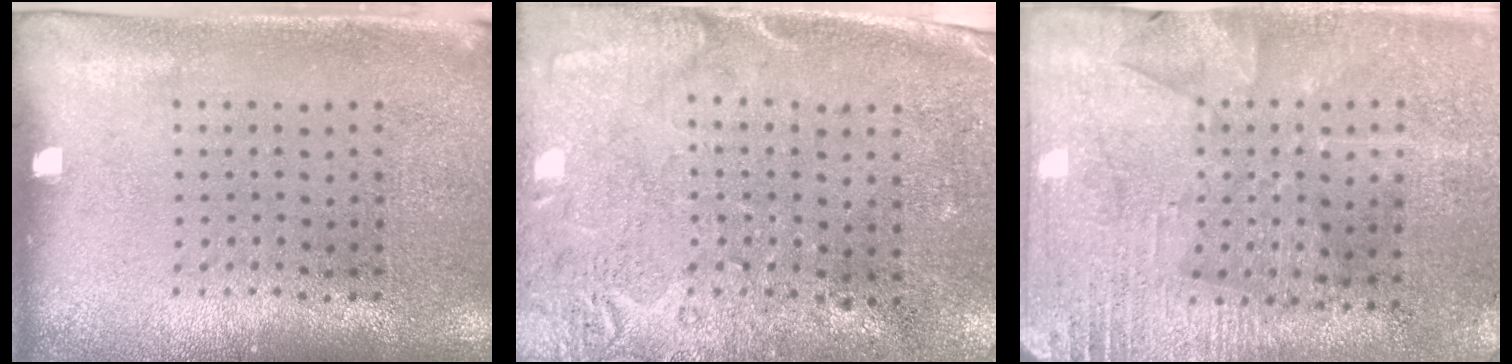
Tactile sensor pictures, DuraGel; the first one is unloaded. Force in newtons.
{"total": 2.7, "press": 2.2, "slide": 1.5}
{"total": 2.9, "press": 2.8, "slide": 0.8}